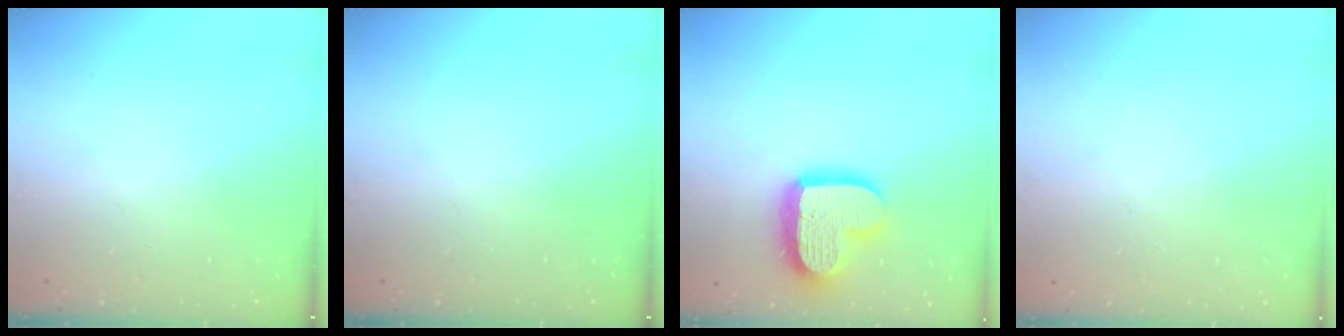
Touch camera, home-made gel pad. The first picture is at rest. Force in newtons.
{"total": 0.0}
{"total": 17.7, "press": 17.6, "slide": 1.3}
{"total": 0.0}